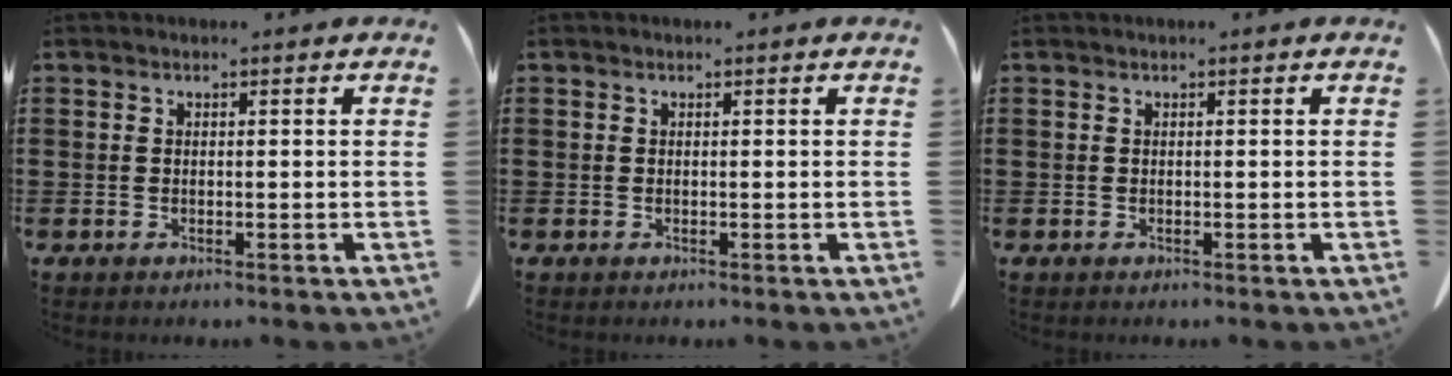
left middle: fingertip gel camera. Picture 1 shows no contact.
{"total": 0.0}
{"total": 0.0}